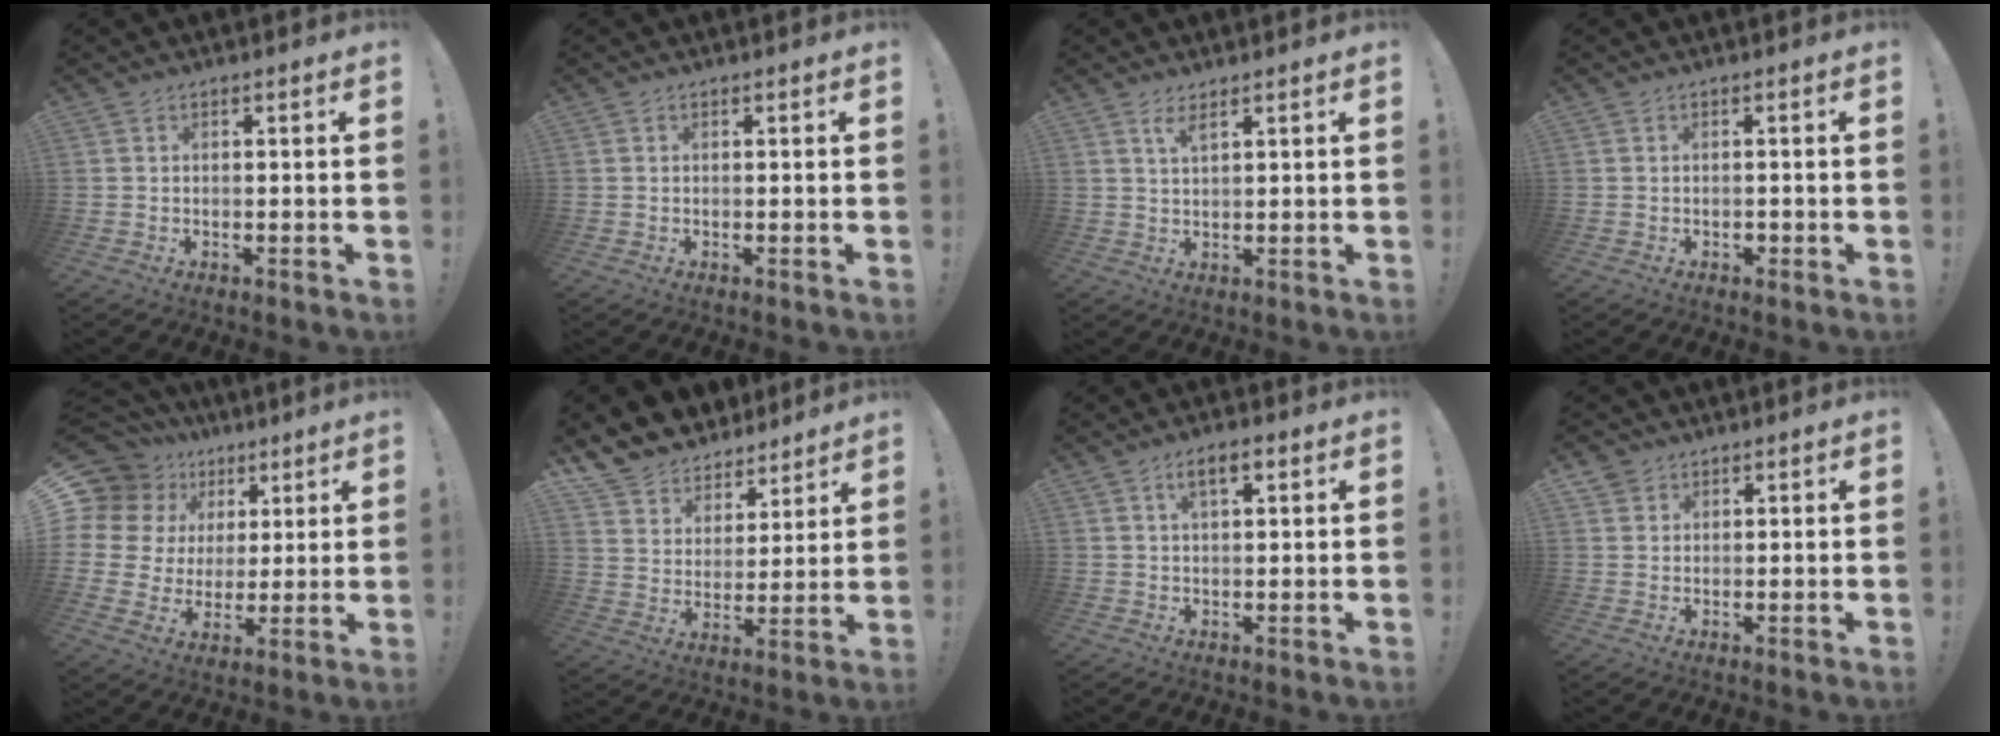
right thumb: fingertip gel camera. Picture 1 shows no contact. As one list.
[{"total": 0.0}, {"total": 2.8, "force": [1.8, 0.5, 2.1], "torque": [-0.046, -0.003, 0.031]}, {"total": 0.9, "force": [-0.6, 0.6, 0.2], "torque": [-0.006, 0.001, -0.009]}, {"total": 12.2, "force": [5.2, 10.4, 3.9], "torque": [-0.078, -0.034, 0.115]}, {"total": 8.9, "force": [6.8, 5.7, 0.7], "torque": [-0.015, -0.067, 0.132]}, {"total": 4.7, "force": [2.0, 1.8, 3.8], "torque": [-0.056, -0.003, 0.031]}, {"total": 2.7, "force": [1.8, 2.0, 0.2], "torque": [0.002, -0.009, 0.031]}]